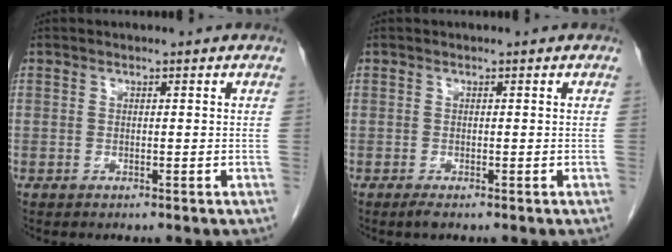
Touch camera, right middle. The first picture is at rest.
{"total": 1.0, "force": [-0.7, 0.0, 0.7], "torque": [-0.016, -0.004, -0.012]}